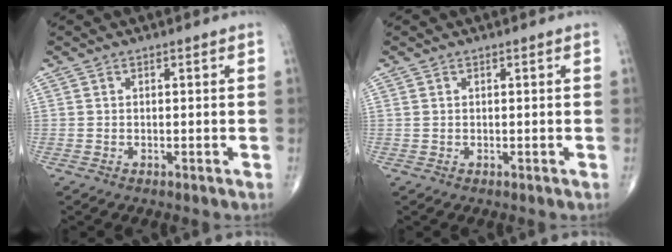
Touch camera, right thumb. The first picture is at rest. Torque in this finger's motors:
{"motor_torque": [-0.10, -0.30, -0.23, -0.04, -0.03]}